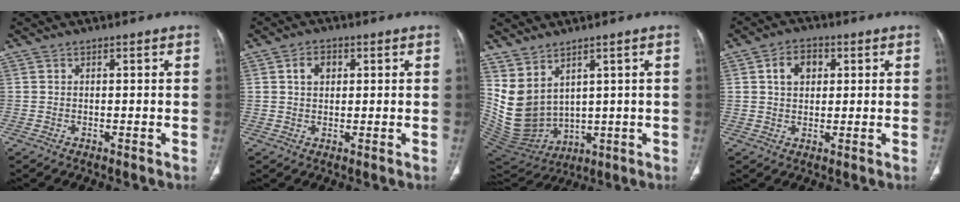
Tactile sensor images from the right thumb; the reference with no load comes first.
{"total": 3.6, "force": [1.0, 2.7, 2.1], "torque": [-0.026, 0.004, 0.016]}
{"total": 11.1, "force": [4.1, 7.5, 7.0], "torque": [-0.118, -0.030, 0.118]}
{"total": 5.7, "force": [1.6, 4.2, 3.5], "torque": [-0.040, 0.005, 0.022]}